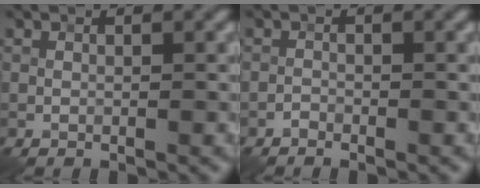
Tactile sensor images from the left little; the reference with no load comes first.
{"total": 0.6, "force": [-0.6, 0.2, 0.0], "torque": [0.002, 0.001, -0.014]}